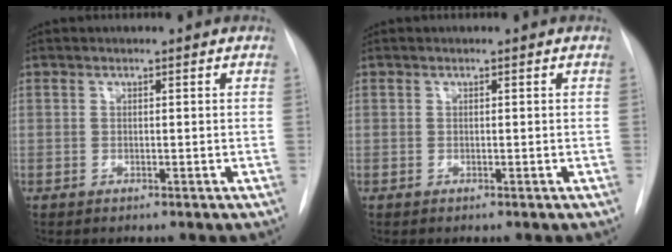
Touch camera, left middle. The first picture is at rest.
{"total": 0.0}